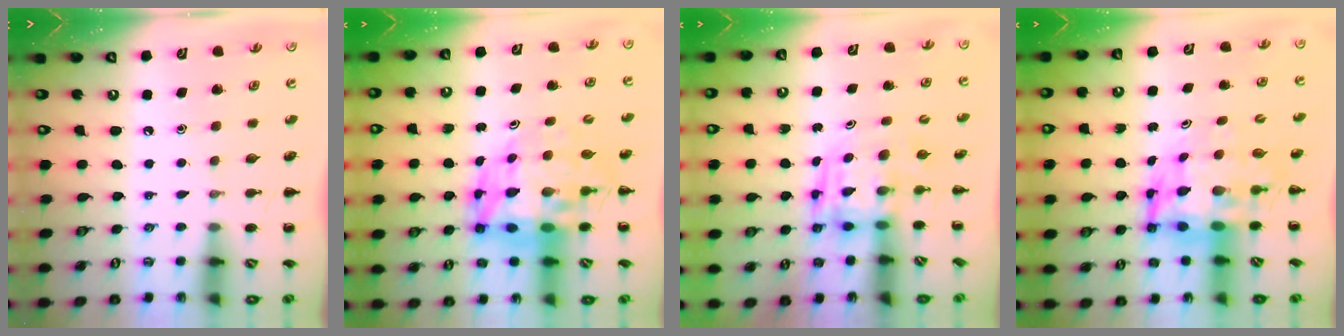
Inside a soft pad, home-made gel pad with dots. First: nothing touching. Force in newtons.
{"total": 15.0, "press": 14.4, "slide": 4.1}
{"total": 3.9, "press": 3.8, "slide": 0.7}
{"total": 7.2, "press": 6.9, "slide": 2.1}